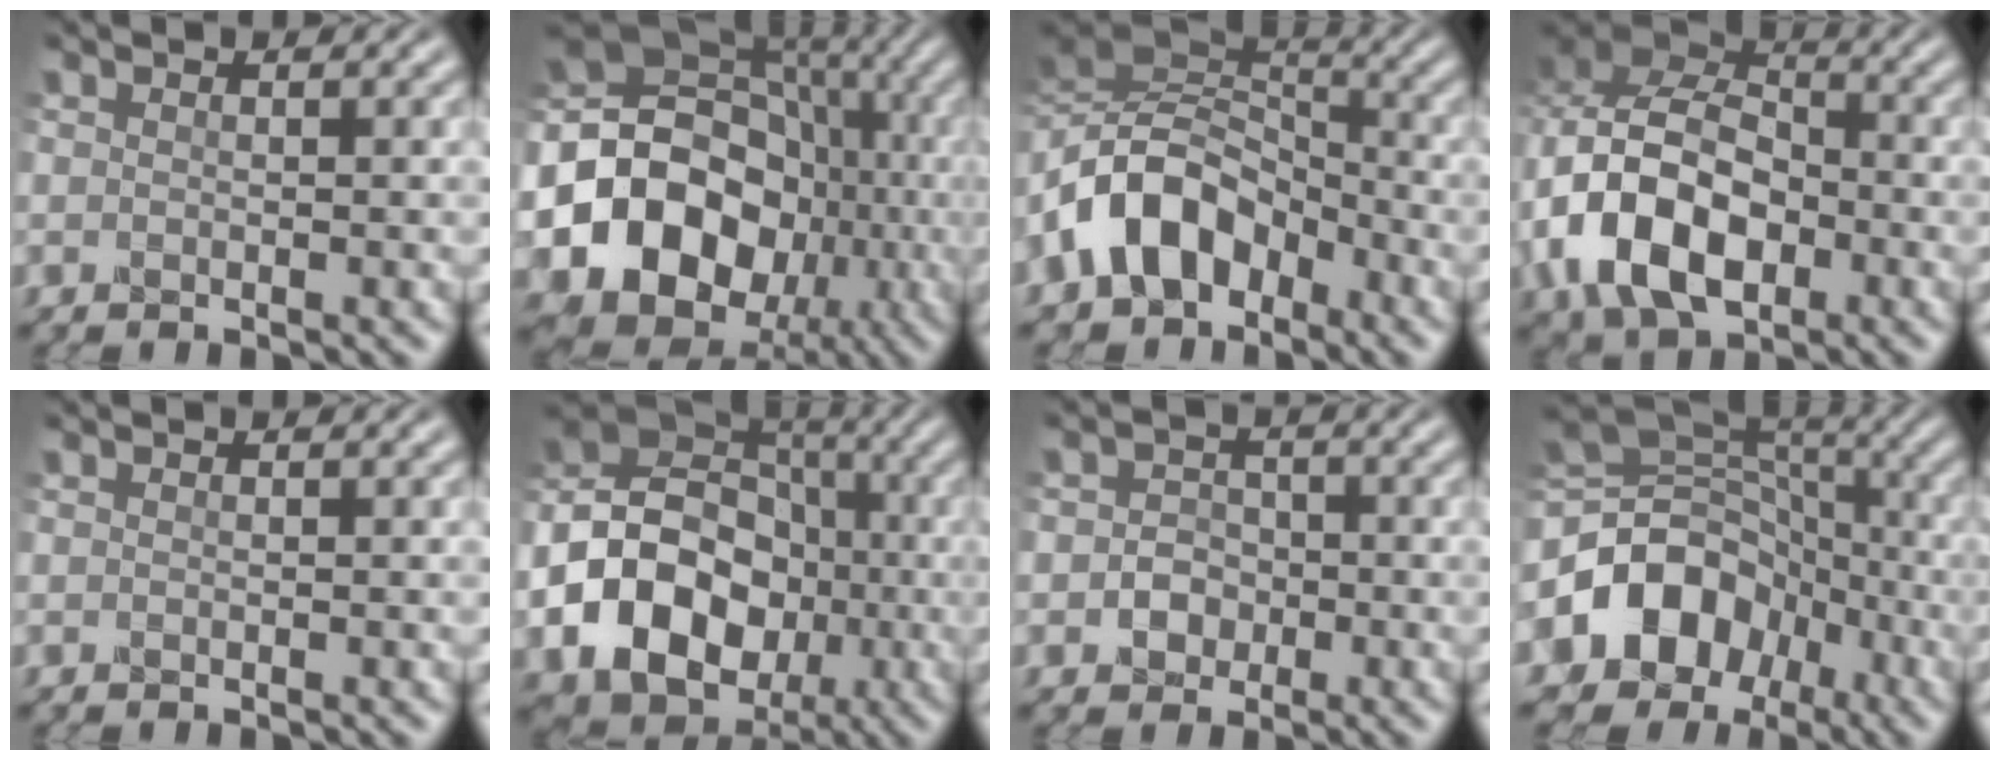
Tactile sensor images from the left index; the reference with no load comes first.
{"total": 14.7, "force": [-3.0, 12.2, 7.5], "torque": [-0.158, -0.005, -0.058]}
{"total": 7.8, "force": [-3.0, 5.4, 4.8], "torque": [-0.094, 0.020, -0.072]}
{"total": 10.5, "force": [-3.0, 7.3, 6.9], "torque": [-0.150, -0.006, -0.063]}
{"total": 0.0}
{"total": 13.0, "force": [-3.3, 10.6, 6.8], "torque": [-0.134, -0.012, -0.079]}
{"total": 1.7, "force": [-0.5, 1.6, 0.2], "torque": [-0.006, 0.007, -0.012]}
{"total": 9.5, "force": [-3.2, 7.7, 4.5], "torque": [-0.093, 0.008, -0.070]}